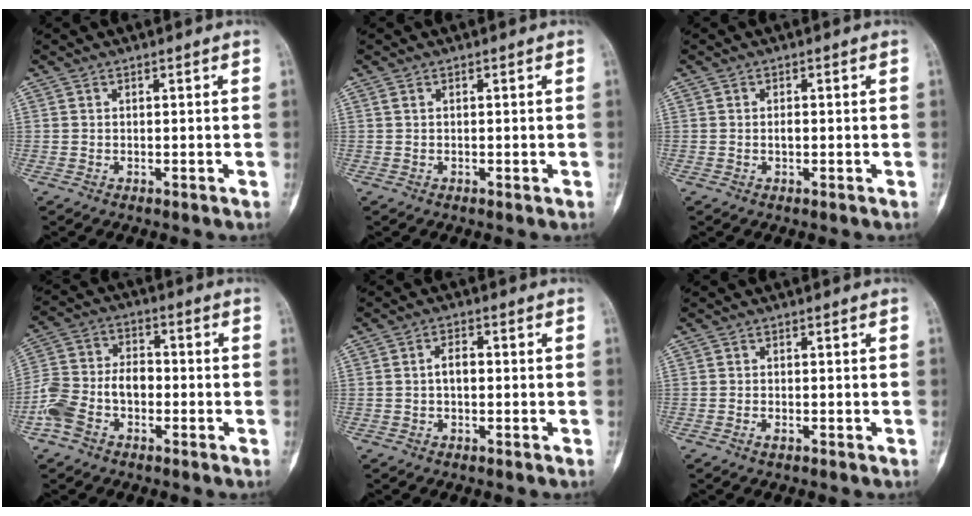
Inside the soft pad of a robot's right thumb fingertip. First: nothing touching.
{"total": 0.6, "force": [0.3, 0.2, 0.4], "torque": [-0.008, 0.002, 0.007]}
{"total": 1.1, "force": [0.0, 0.6, 0.9], "torque": [-0.013, 0.001, 0.000]}
{"total": 10.9, "force": [-3.3, 7.4, 7.3], "torque": [-0.145, 0.040, -0.070]}
{"total": 3.0, "force": [0.0, 1.8, 2.5], "torque": [-0.040, 0.012, -0.004]}
{"total": 0.9, "force": [-0.4, 0.5, 0.6], "torque": [-0.011, 0.001, -0.009]}